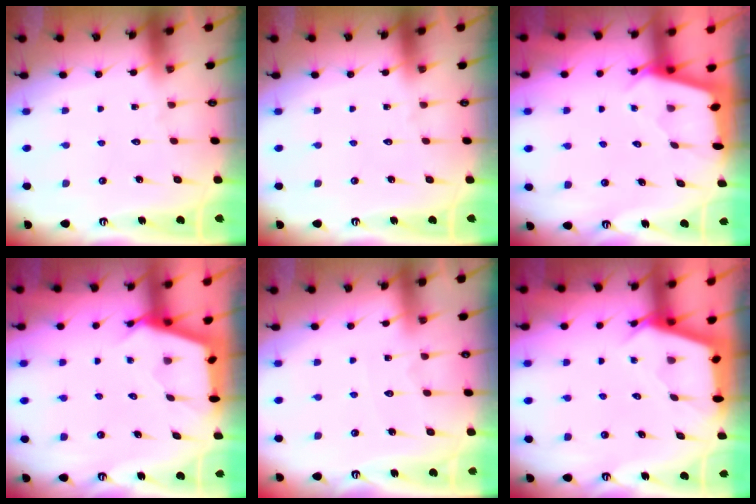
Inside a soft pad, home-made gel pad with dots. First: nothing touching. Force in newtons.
{"total": 0.0}
{"total": 2.4, "press": 2.4, "slide": 0.3}
{"total": 2.7, "press": 2.7, "slide": 0.3}
{"total": 3.5, "press": 3.4, "slide": 0.5}
{"total": 2.9, "press": 2.9, "slide": 0.3}